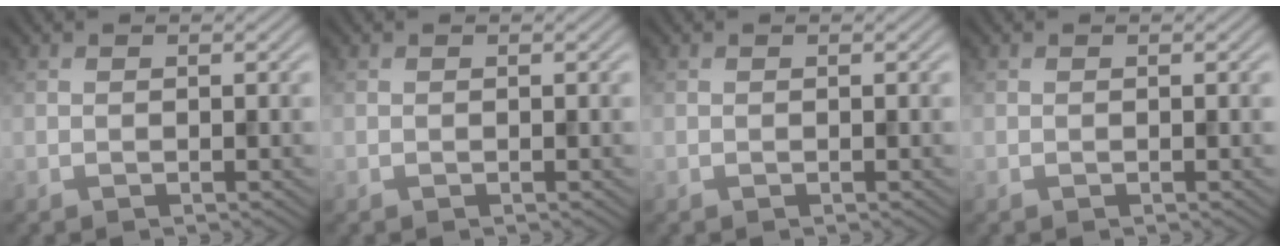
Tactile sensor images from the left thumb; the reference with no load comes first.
{"total": 0.0}
{"total": 0.0}
{"total": 0.0}